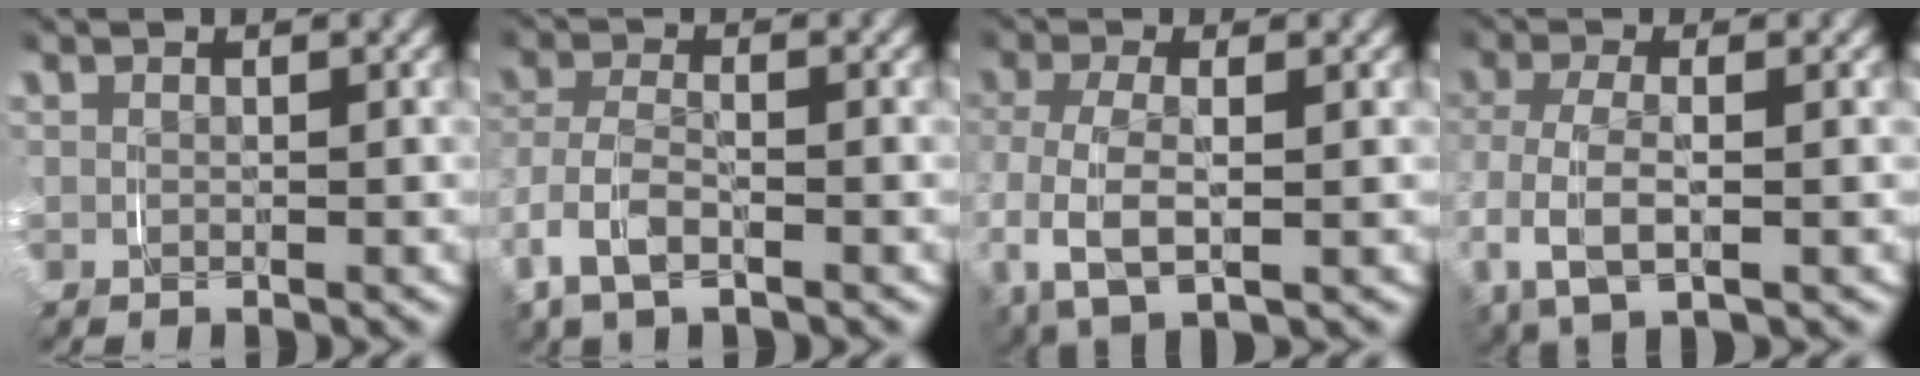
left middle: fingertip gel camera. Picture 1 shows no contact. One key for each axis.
{"total": 3.9, "fx": -1.4, "fy": 2.2, "fz": 2.8, "tx": -0.083, "ty": -0.011, "tz": -0.021}
{"total": 5.6, "fx": -0.5, "fy": 3.1, "fz": 4.7, "tx": -0.128, "ty": -0.010, "tz": -0.003}
{"total": 5.0, "fx": -0.6, "fy": 2.6, "fz": 4.2, "tx": -0.117, "ty": -0.007, "tz": -0.006}